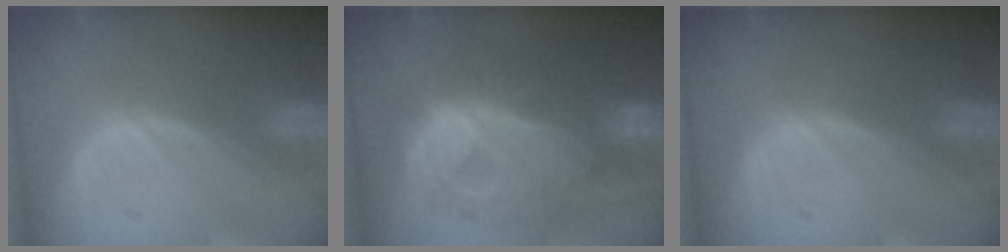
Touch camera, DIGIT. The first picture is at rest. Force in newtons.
{"total": 12.1, "press": 12.0, "slide": 1.3}
{"total": 0.0}